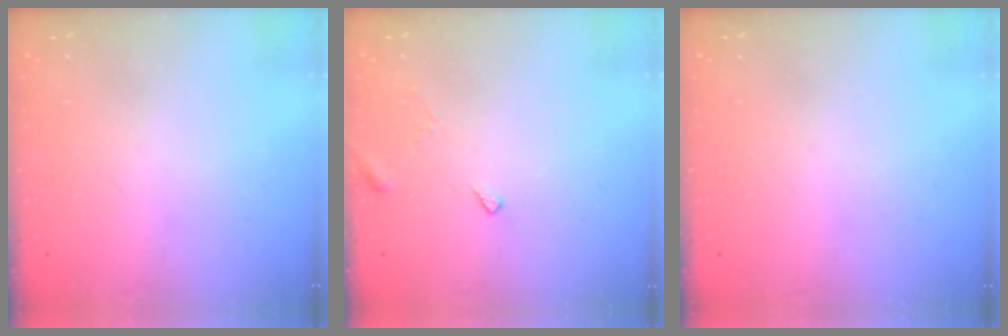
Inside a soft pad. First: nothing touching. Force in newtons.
{"total": 6.8, "press": 6.8, "slide": 0.5}
{"total": 0.0}